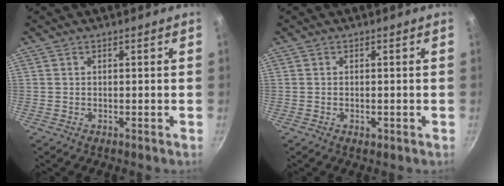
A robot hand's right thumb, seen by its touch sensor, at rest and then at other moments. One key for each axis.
{"total": 1.1, "fx": -0.4, "fy": 0.6, "fz": 0.8, "tx": -0.011, "ty": 0.000, "tz": -0.007}